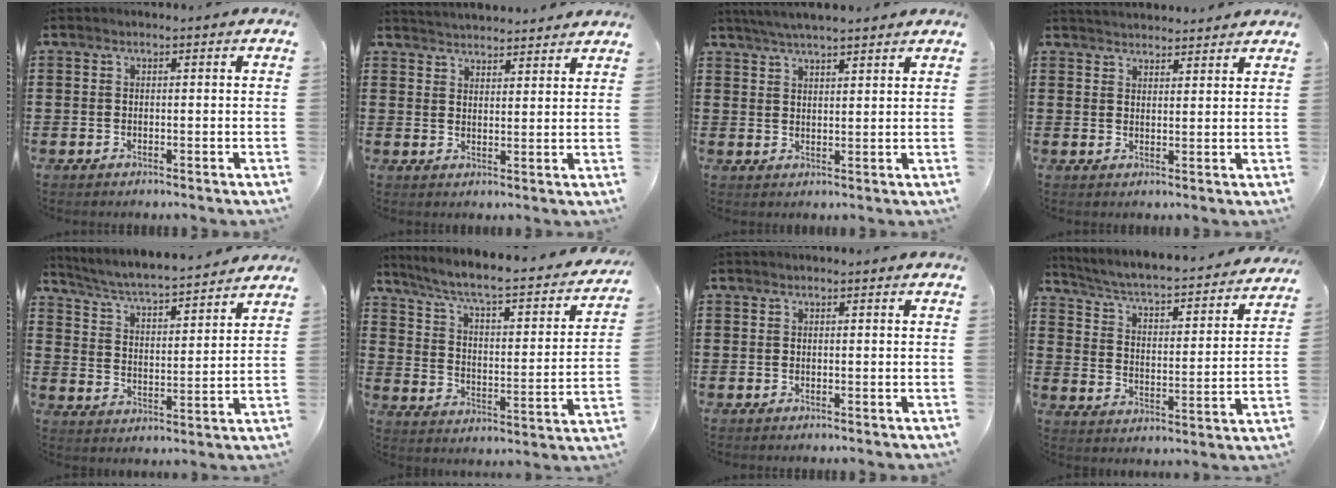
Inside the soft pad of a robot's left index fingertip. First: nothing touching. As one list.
[{"total": 3.1, "force": [3.1, -0.3, -0.2], "torque": [-0.005, -0.013, 0.057]}, {"total": 3.8, "force": [3.6, 0.3, 1.3], "torque": [-0.035, -0.003, 0.065]}, {"total": 2.6, "force": [2.6, 0.0, -0.1], "torque": [-0.005, -0.006, 0.049]}, {"total": 4.5, "force": [4.3, 0.1, 1.3], "torque": [-0.048, -0.034, 0.067]}, {"total": 5.3, "force": [3.9, 0.7, 3.5], "torque": [-0.086, -0.037, 0.056]}, {"total": 0.0}, {"total": 3.3, "force": [2.8, 0.2, 1.6], "torque": [-0.050, -0.033, 0.036]}]